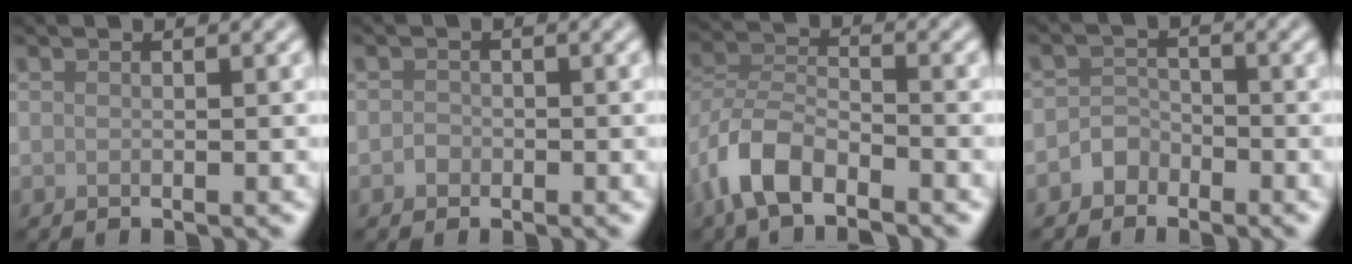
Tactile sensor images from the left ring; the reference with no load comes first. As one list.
[{"total": 0.8, "force": [-0.3, 0.7, 0.1], "torque": [0.003, -0.001, -0.009]}, {"total": 5.5, "force": [-3.6, 2.6, 3.2], "torque": [-0.057, 0.003, -0.078]}, {"total": 1.7, "force": [-1.2, 1.2, 0.1], "torque": [0.007, 0.010, -0.025]}]